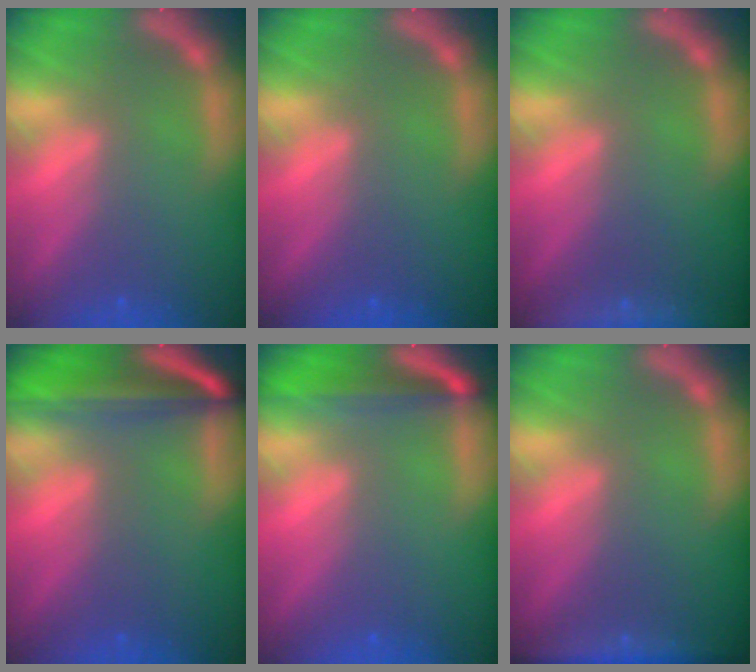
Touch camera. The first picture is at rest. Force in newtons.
{"total": 0.0}
{"total": 9.0}
{"total": 8.5}
{"total": 5.0}
{"total": 4.0}